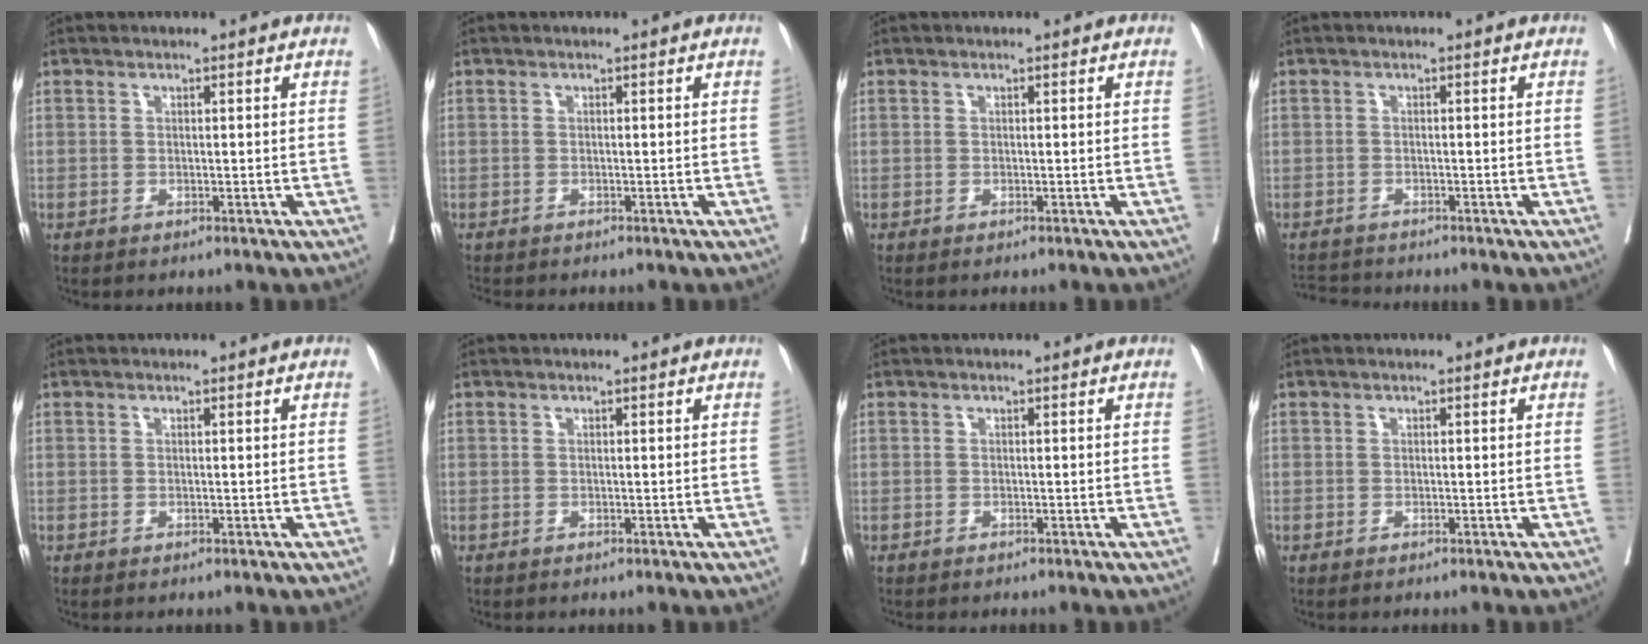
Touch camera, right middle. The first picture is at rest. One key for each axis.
{"total": 1.7, "fx": -1.7, "fy": 0.1, "fz": 0.4, "tx": -0.018, "ty": -0.008, "tz": -0.027}
{"total": 0.8, "fx": -0.8, "fy": 0.0, "fz": 0.3, "tx": -0.003, "ty": -0.002, "tz": -0.013}
{"total": 2.9, "fx": -2.9, "fy": -0.2, "fz": 0.0, "tx": -0.005, "ty": -0.018, "tz": -0.052}
{"total": 0.0}
{"total": 0.0}
{"total": 1.6, "fx": -1.4, "fy": 0.2, "fz": 0.6, "tx": -0.018, "ty": -0.005, "tz": -0.019}
{"total": 1.8, "fx": -1.6, "fy": 0.1, "fz": 0.7, "tx": -0.008, "ty": -0.002, "tz": -0.021}